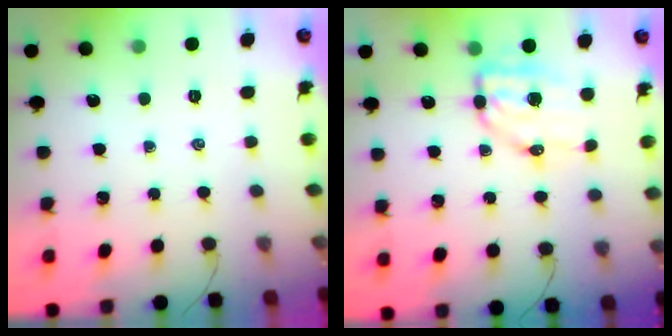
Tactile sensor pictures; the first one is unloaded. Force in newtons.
{"total": 6.8, "press": 6.6, "slide": 1.4}